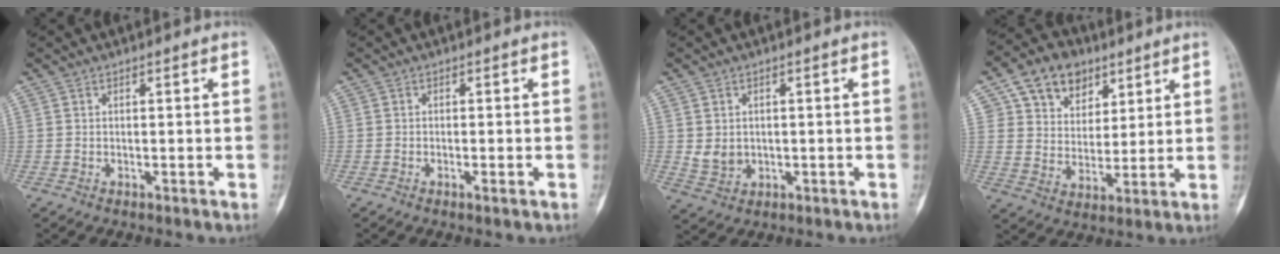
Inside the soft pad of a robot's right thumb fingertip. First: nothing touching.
{"total": 1.1, "force": [-0.5, 0.4, 0.9], "torque": [-0.013, 0.003, -0.007]}
{"total": 3.9, "force": [0.2, 3.3, 2.1], "torque": [-0.022, -0.003, 0.017]}
{"total": 12.5, "force": [6.4, 9.3, 5.3], "torque": [-0.050, -0.020, 0.112]}